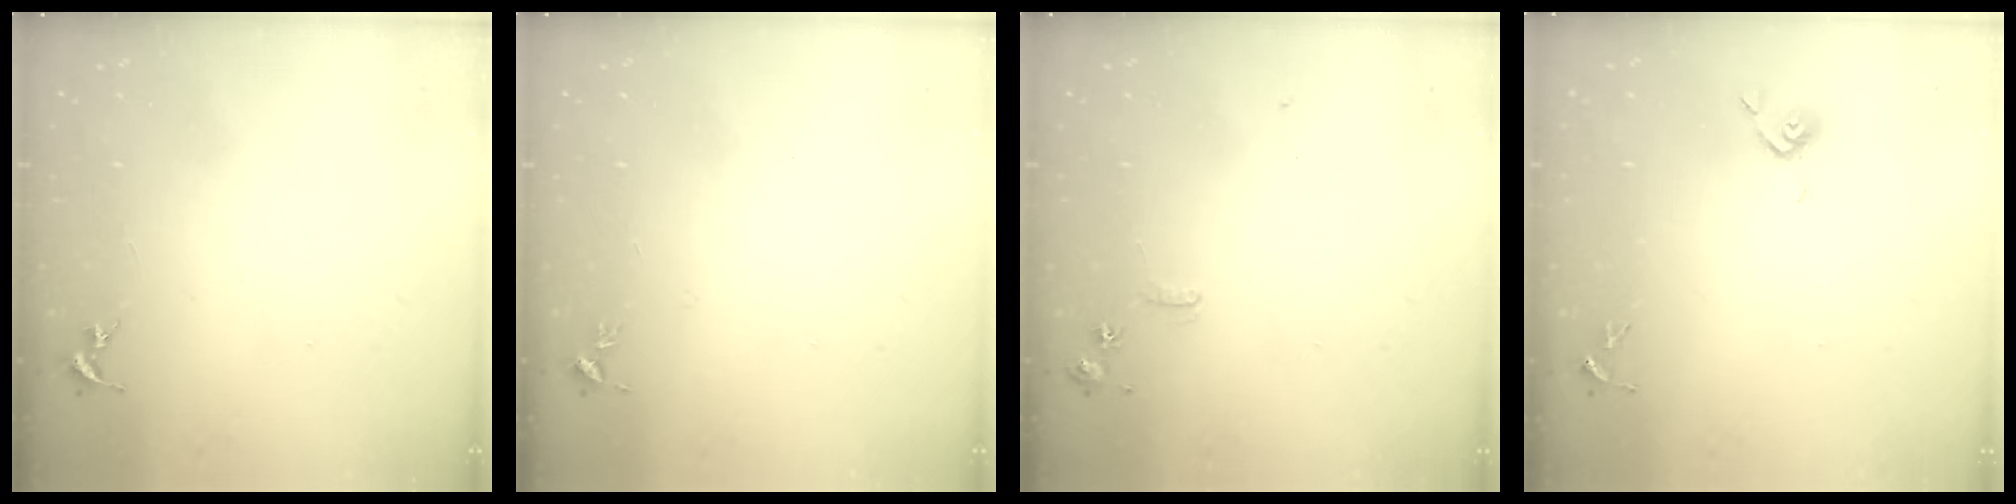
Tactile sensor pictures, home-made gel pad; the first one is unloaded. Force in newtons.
{"total": 3.4, "press": 3.3, "slide": 0.5}
{"total": 6.2, "press": 6.2, "slide": 0.8}
{"total": 5.1, "press": 4.9, "slide": 1.2}